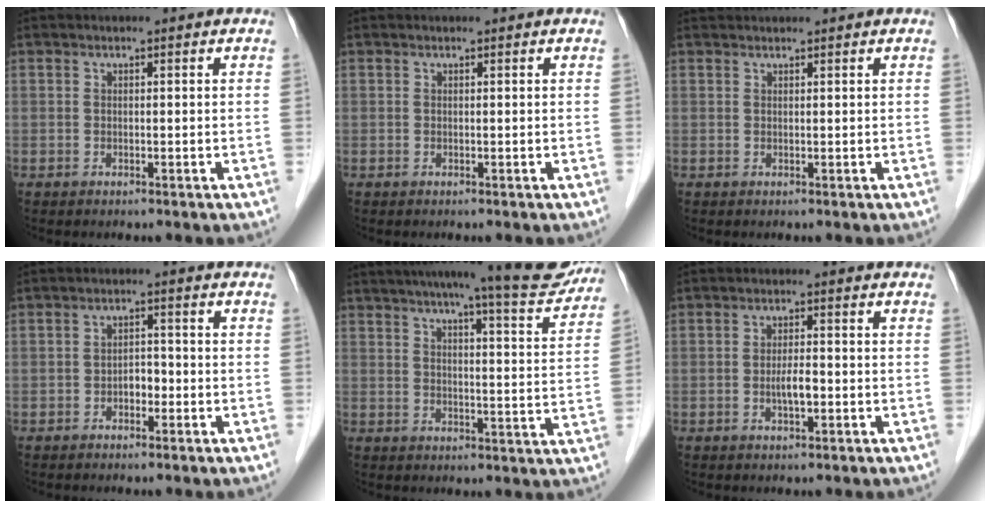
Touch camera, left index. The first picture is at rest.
{"total": 0.0}
{"total": 2.1, "force": [2.1, 0.1, 0.4], "torque": [-0.005, 0.029, 0.039]}
{"total": 2.3, "force": [-1.1, 1.3, 1.6], "torque": [-0.021, 0.007, -0.019]}
{"total": 15.5, "force": [13.7, 1.3, 7.1], "torque": [-0.093, -0.011, 0.169]}
{"total": 2.9, "force": [-0.8, 0.8, 2.6], "torque": [-0.051, 0.002, -0.011]}